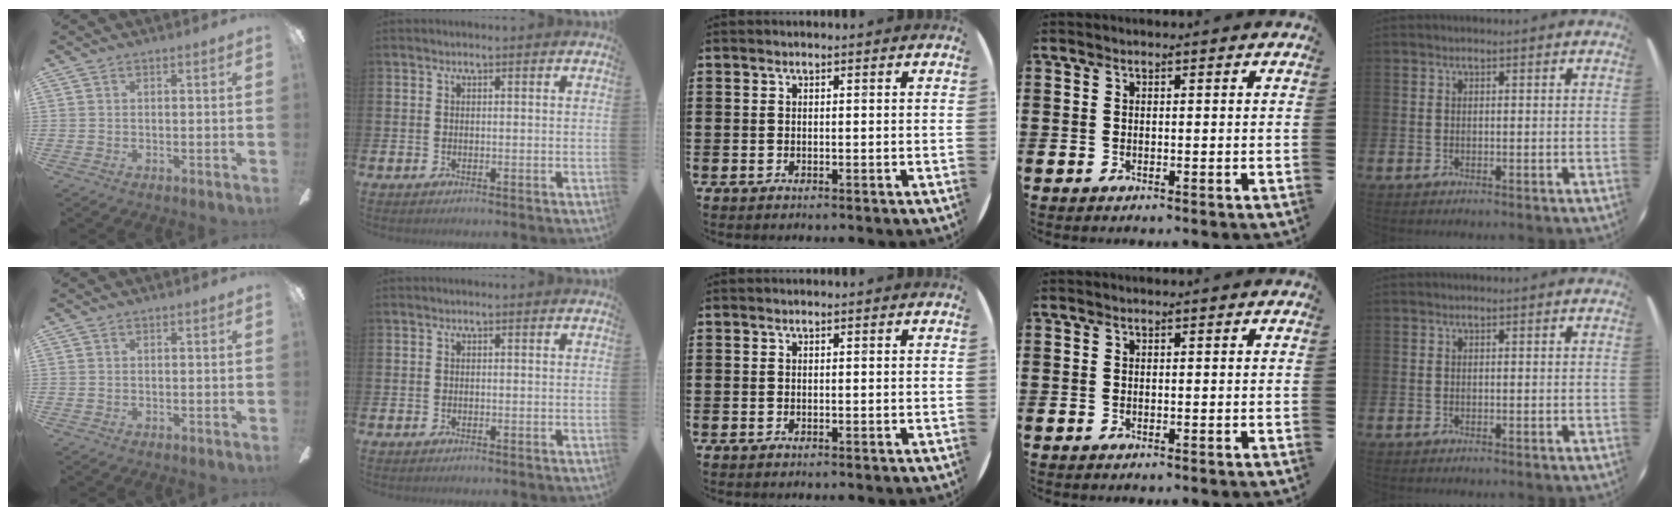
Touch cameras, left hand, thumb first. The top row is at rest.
{}